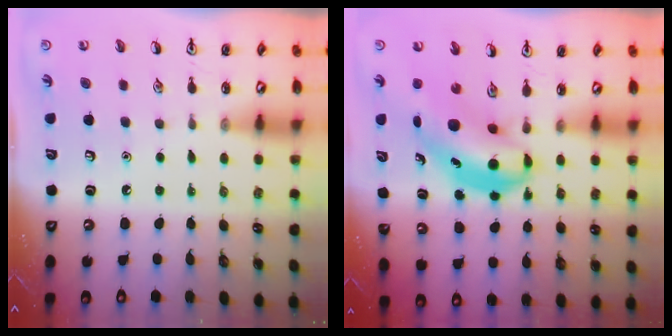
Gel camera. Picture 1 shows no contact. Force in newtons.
{"total": 5.7, "press": 5.6, "slide": 1.1}